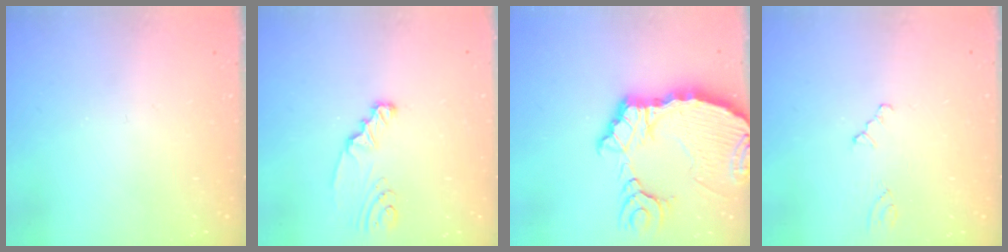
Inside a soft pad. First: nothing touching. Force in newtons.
{"total": 2.4, "press": 2.4, "slide": 0.2}
{"total": 13.5, "press": 13.4, "slide": 1.8}
{"total": 0.9, "press": 0.9, "slide": 0.2}